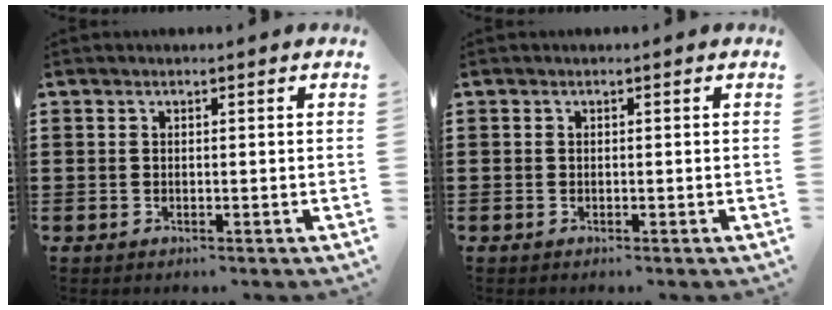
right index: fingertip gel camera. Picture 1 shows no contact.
{"total": 0.0}